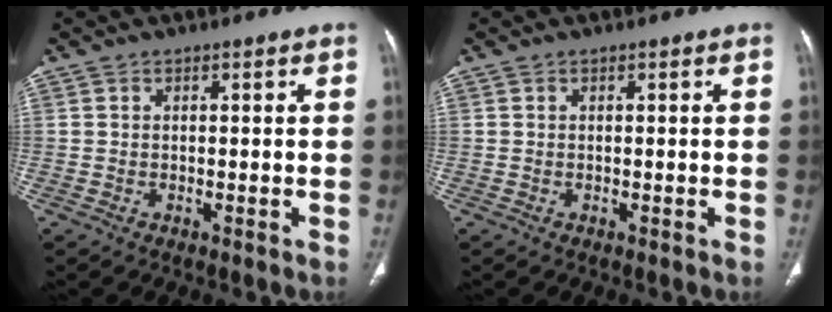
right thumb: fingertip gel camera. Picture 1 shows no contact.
{"total": 0.0}